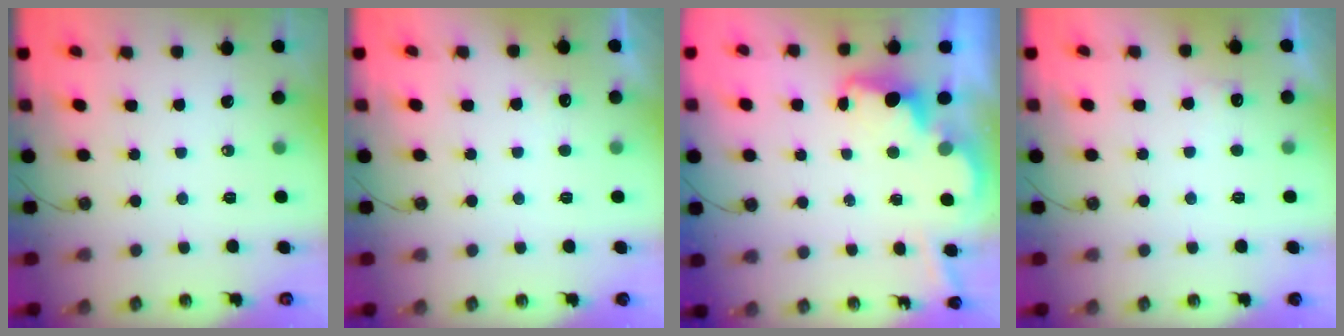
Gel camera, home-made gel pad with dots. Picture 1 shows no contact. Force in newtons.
{"total": 2.6, "press": 2.4, "slide": 1.0}
{"total": 3.4, "press": 3.3, "slide": 0.8}
{"total": 5.3, "press": 5.2, "slide": 1.1}